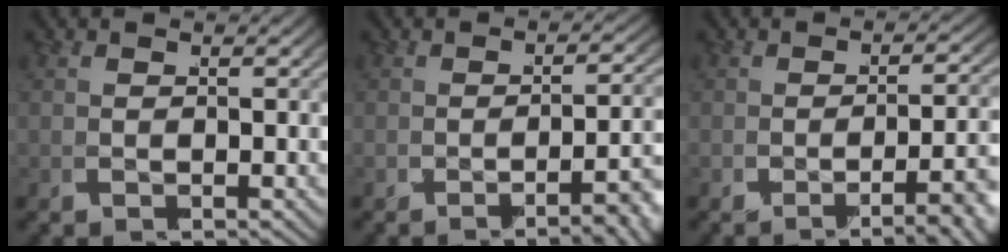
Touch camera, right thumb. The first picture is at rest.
{"total": 4.3, "force": [-2.8, 0.5, 3.3], "torque": [-0.034, 0.014, -0.047]}
{"total": 4.8, "force": [-2.9, 0.6, 3.8], "torque": [-0.046, 0.010, -0.049]}